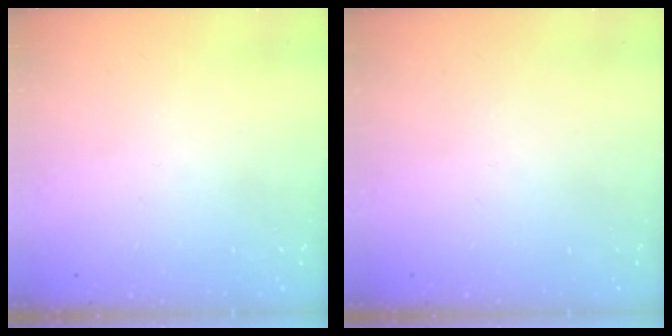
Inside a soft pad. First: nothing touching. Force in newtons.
{"total": 0.0}